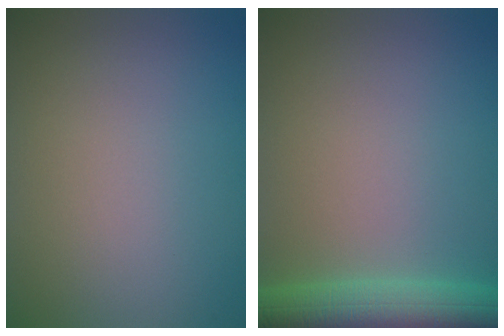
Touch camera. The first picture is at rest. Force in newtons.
{"total": 8.9, "press": 8.9, "slide": 0.3}